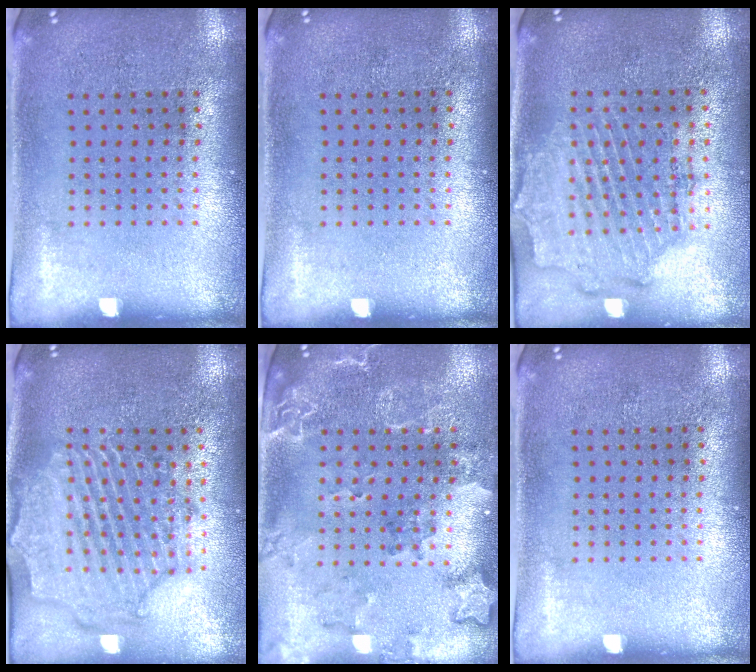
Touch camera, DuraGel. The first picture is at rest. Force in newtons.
{"total": 0.0}
{"total": 1.9, "press": 1.7, "slide": 0.9}
{"total": 2.3, "press": 2.2, "slide": 0.8}
{"total": 2.2, "press": 1.9, "slide": 1.1}
{"total": 0.0}